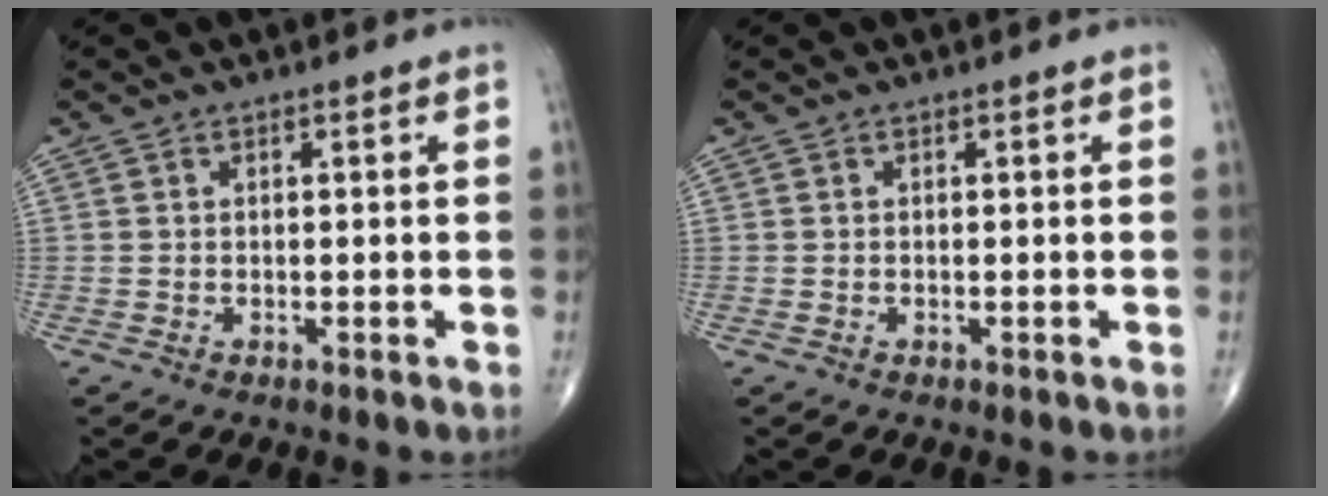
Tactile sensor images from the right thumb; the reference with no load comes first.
{"total": 0.0}